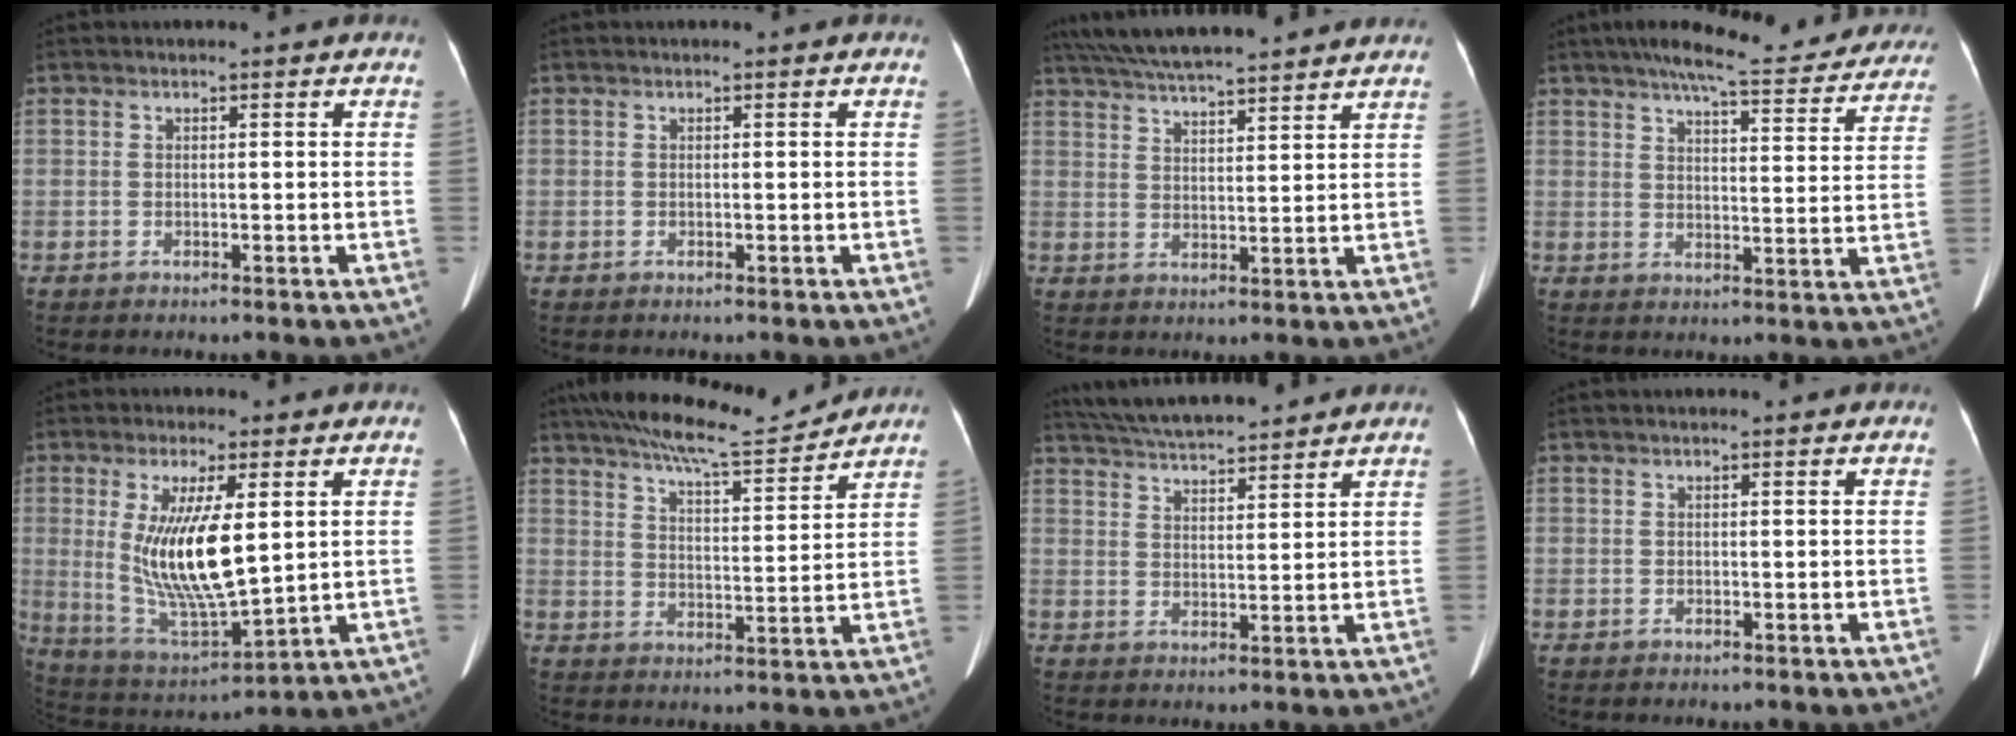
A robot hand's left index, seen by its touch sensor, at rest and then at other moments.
{"total": 0.0}
{"total": 16.1, "force": [14.4, 1.4, 7.0], "torque": [-0.130, 0.041, 0.219]}
{"total": 19.5, "force": [17.1, 3.4, 8.8], "torque": [-0.119, -0.001, 0.207]}
{"total": 13.1, "force": [2.2, 2.9, 12.6], "torque": [-0.254, -0.021, 0.049]}
{"total": 12.7, "force": [11.7, 0.6, 4.9], "torque": [-0.087, 0.001, 0.179]}
{"total": 13.1, "force": [11.9, 1.4, 5.1], "torque": [-0.097, 0.026, 0.192]}
{"total": 1.3, "force": [1.1, 0.1, 0.6], "torque": [-0.009, 0.013, 0.017]}